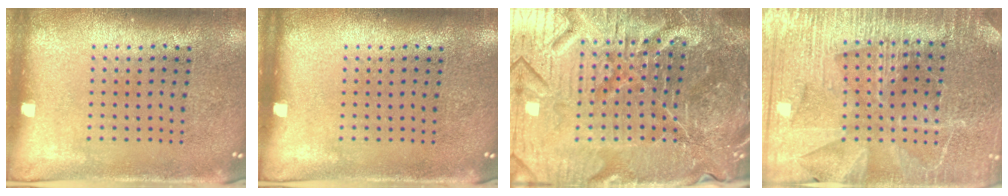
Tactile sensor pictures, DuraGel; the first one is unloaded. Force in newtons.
{"total": 0.0}
{"total": 7.3, "press": 6.5, "slide": 3.4}
{"total": 4.1, "press": 3.9, "slide": 1.4}